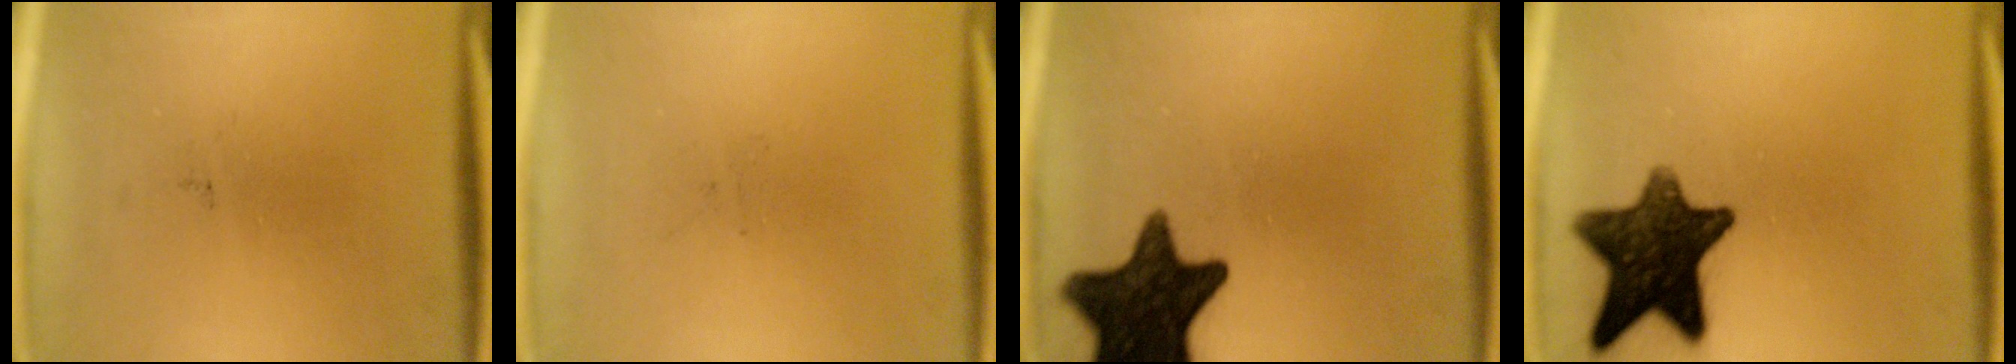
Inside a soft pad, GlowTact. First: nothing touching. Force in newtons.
{"total": 0.0}
{"total": 15.5}
{"total": 13.3}